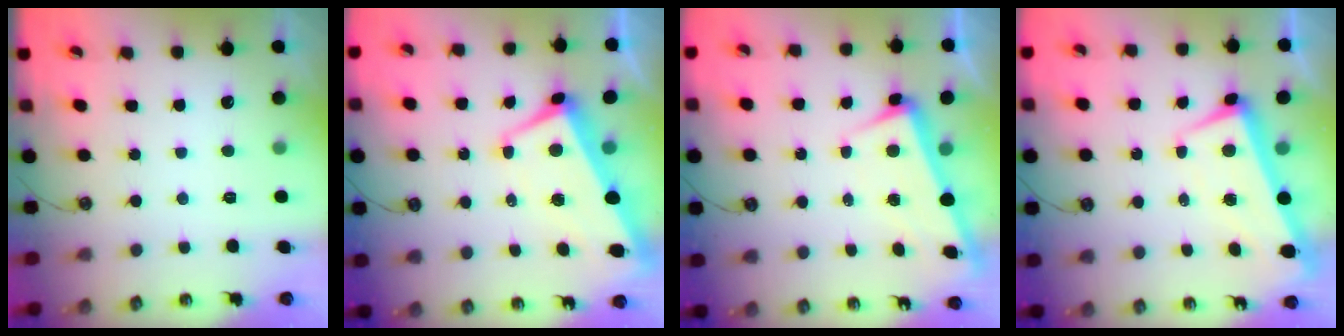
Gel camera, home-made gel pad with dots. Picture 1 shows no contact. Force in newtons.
{"total": 1.8, "press": 1.1, "slide": 1.3}
{"total": 3.0, "press": 2.8, "slide": 0.8}
{"total": 3.0, "press": 2.4, "slide": 1.8}